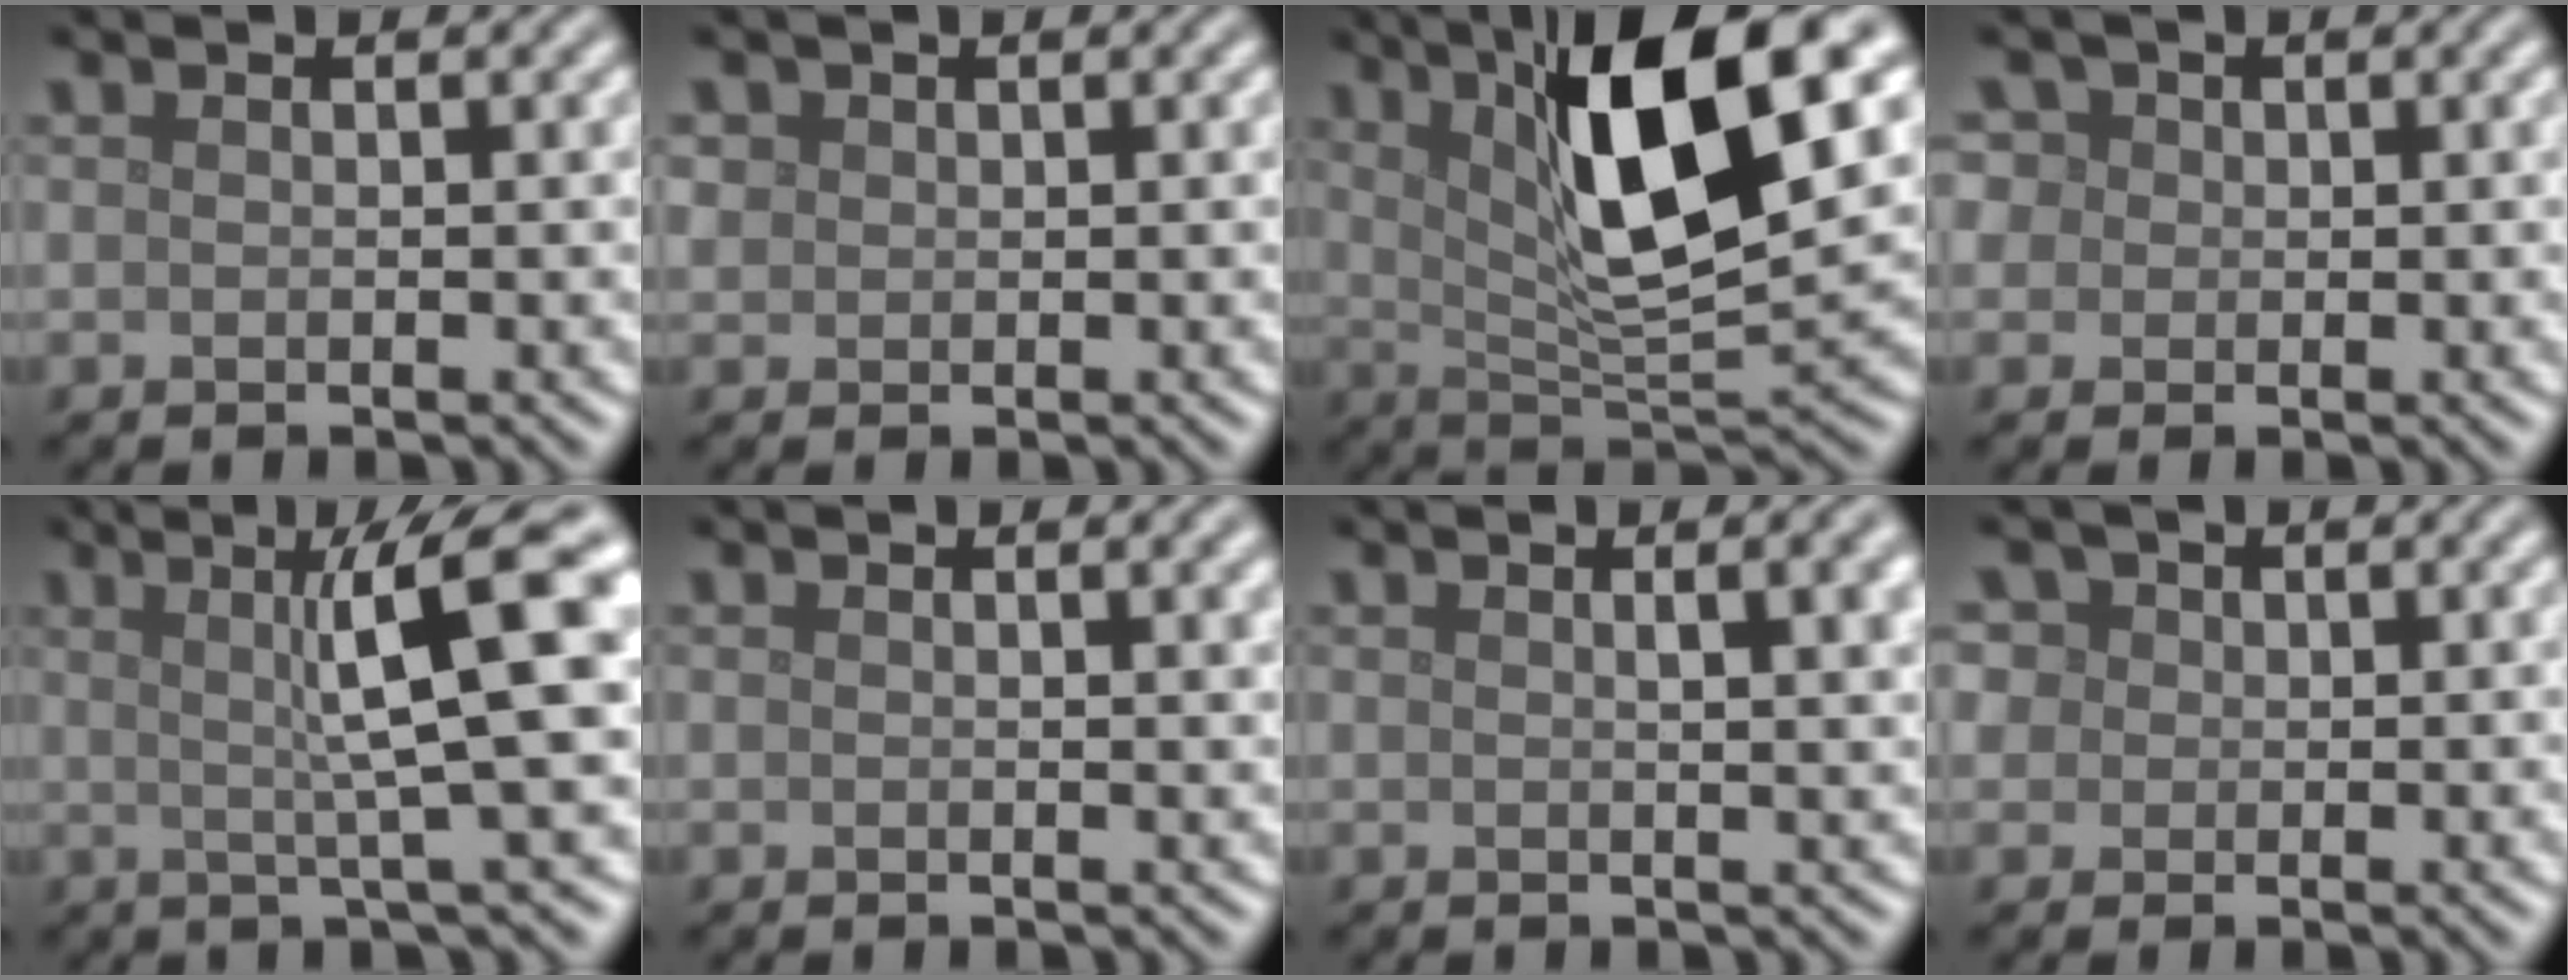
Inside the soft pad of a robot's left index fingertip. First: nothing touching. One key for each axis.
{"total": 1.0, "fx": 0.4, "fy": 0.9, "fz": 0.1, "tx": 0.002, "ty": -0.001, "tz": 0.007}
{"total": 11.5, "fx": 4.5, "fy": 2.8, "fz": 10.3, "tx": -0.164, "ty": -0.003, "tz": 0.079}
{"total": 5.0, "fx": 2.2, "fy": 3.9, "fz": 2.1, "tx": -0.040, "ty": 0.023, "tz": 0.013}
{"total": 9.3, "fx": 1.9, "fy": 1.4, "fz": 9.0, "tx": -0.109, "ty": 0.017, "tz": 0.028}
{"total": 1.8, "fx": 0.8, "fy": 0.6, "fz": 1.5, "tx": -0.011, "ty": 0.005, "tz": 0.010}
{"total": 5.1, "fx": 1.6, "fy": 2.0, "fz": 4.4, "tx": -0.033, "ty": 0.015, "tz": 0.015}
{"total": 4.8, "fx": 2.2, "fy": 3.8, "fz": 2.0, "tx": -0.042, "ty": 0.019, "tz": 0.018}